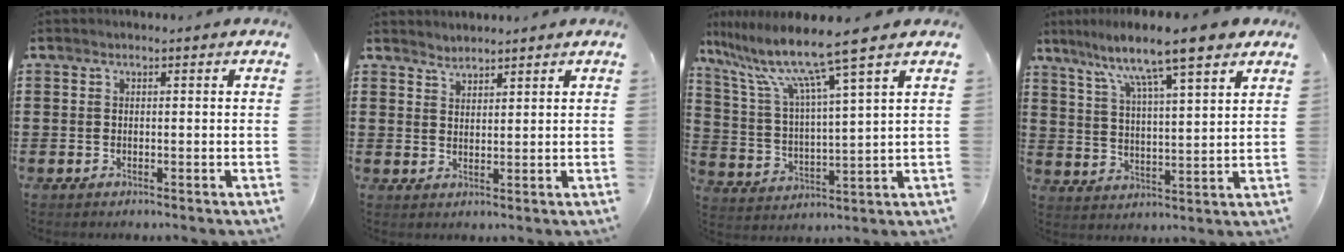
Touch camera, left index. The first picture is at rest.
{"total": 2.1, "force": [2.1, 0.2, -0.6], "torque": [0.005, -0.001, 0.041]}
{"total": 10.3, "force": [8.0, -0.5, 6.6], "torque": [-0.156, -0.044, 0.129]}
{"total": 8.9, "force": [7.2, 0.7, 5.1], "torque": [-0.120, -0.040, 0.117]}